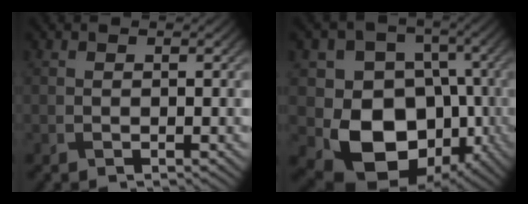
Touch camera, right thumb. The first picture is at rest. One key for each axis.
{"total": 13.4, "fx": -3.4, "fy": 10.5, "fz": 7.6, "tx": -0.134, "ty": -0.033, "tz": -0.064}